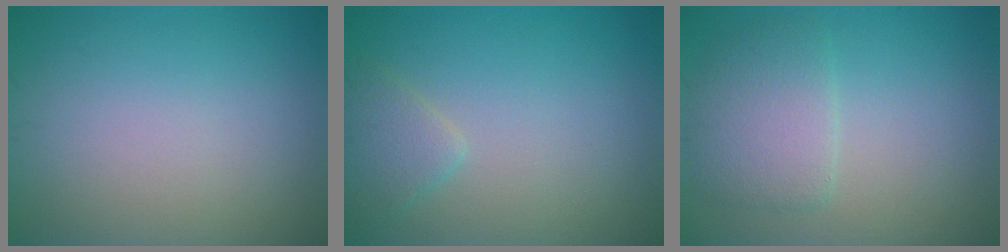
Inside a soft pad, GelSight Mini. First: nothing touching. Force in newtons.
{"total": 2.1, "press": 2.1, "slide": 0.1}
{"total": 3.9, "press": 3.8, "slide": 0.2}